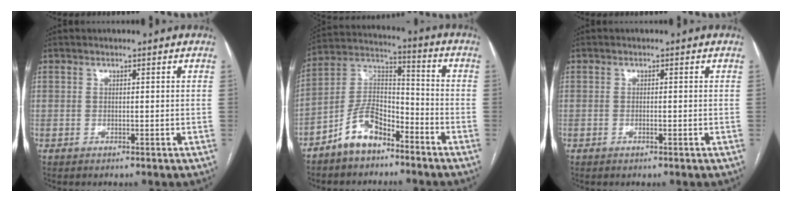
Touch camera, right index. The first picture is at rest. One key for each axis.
{"total": 9.7, "fx": -6.6, "fy": 4.5, "fz": 5.5, "tx": -0.116, "ty": 0.022, "tz": -0.128}
{"total": 0.0}